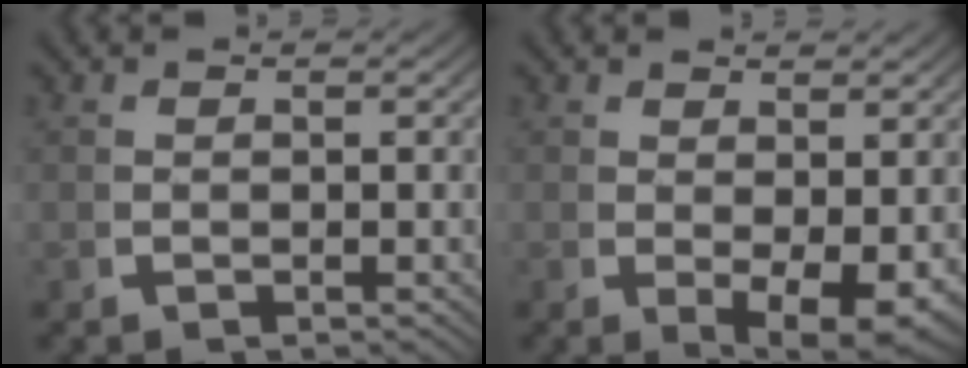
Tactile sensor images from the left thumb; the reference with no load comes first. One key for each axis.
{"total": 3.9, "fx": 0.0, "fy": 2.0, "fz": 3.4, "tx": -0.057, "ty": -0.028, "tz": 0.017}